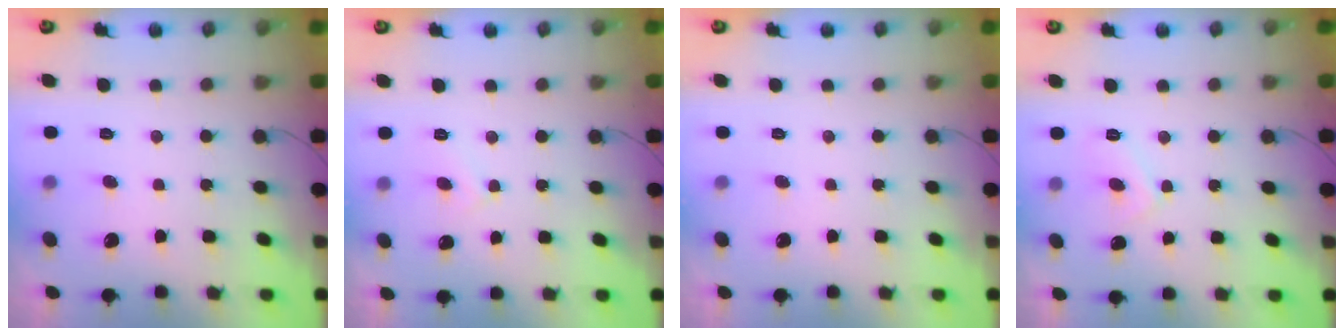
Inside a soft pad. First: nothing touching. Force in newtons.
{"total": 4.1, "press": 4.1, "slide": 0.4}
{"total": 0.0}
{"total": 5.2, "press": 5.2, "slide": 0.4}